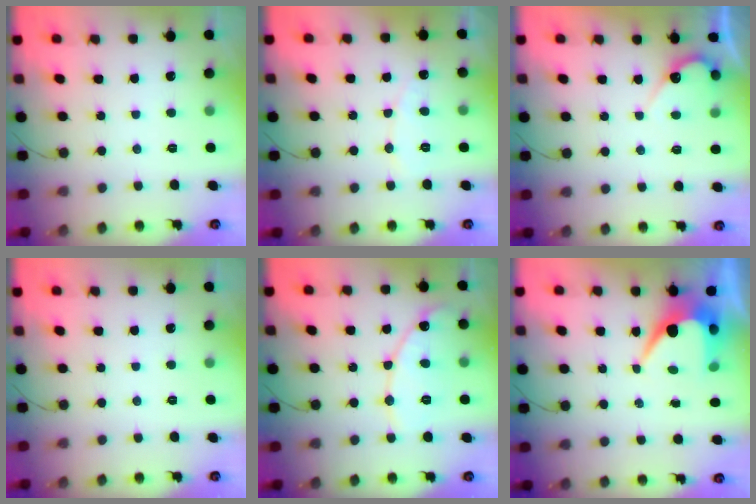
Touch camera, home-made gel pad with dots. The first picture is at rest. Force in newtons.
{"total": 5.3, "press": 5.3, "slide": 0.4}
{"total": 6.1, "press": 6.1, "slide": 0.3}
{"total": 0.0}
{"total": 11.4, "press": 11.3, "slide": 1.0}
{"total": 6.8, "press": 6.8, "slide": 0.4}